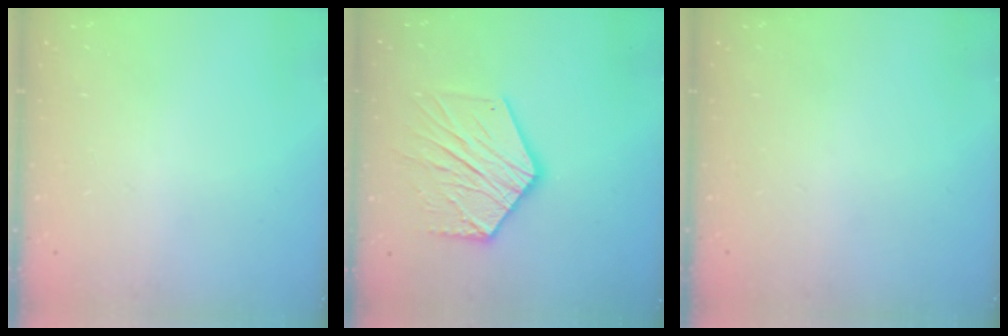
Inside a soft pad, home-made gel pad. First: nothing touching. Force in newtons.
{"total": 14.2, "press": 14.2, "slide": 0.7}
{"total": 0.0}